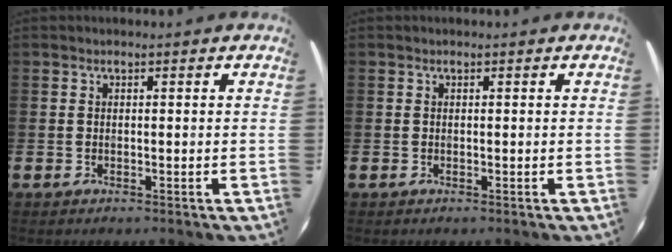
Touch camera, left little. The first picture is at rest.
{"total": 0.0}